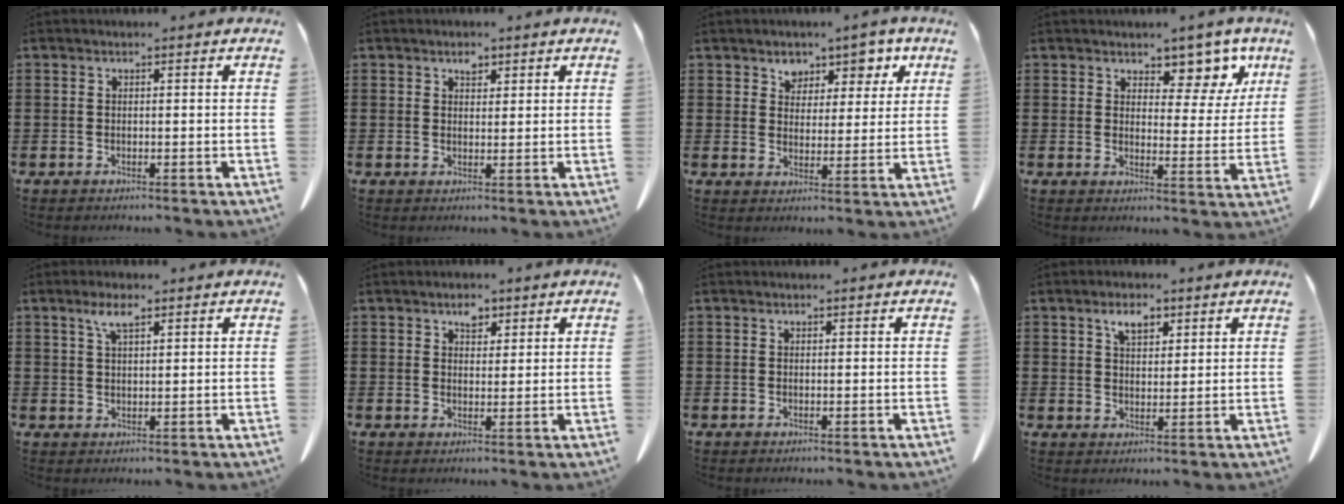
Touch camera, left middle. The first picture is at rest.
{"total": 1.9, "force": [1.4, 0.9, 0.8], "torque": [-0.010, -0.003, 0.027]}
{"total": 5.1, "force": [3.5, 3.5, 1.1], "torque": [-0.041, -0.004, 0.060]}
{"total": 6.7, "force": [5.3, 2.9, 2.8], "torque": [-0.047, -0.028, 0.088]}
{"total": 3.8, "force": [2.3, 1.1, 2.9], "torque": [-0.064, 0.004, 0.040]}
{"total": 2.8, "force": [2.0, 1.5, 1.3], "torque": [-0.013, -0.004, 0.034]}
{"total": 0.0}
{"total": 4.0, "force": [2.5, 2.0, 2.3], "torque": [-0.045, 0.003, 0.045]}